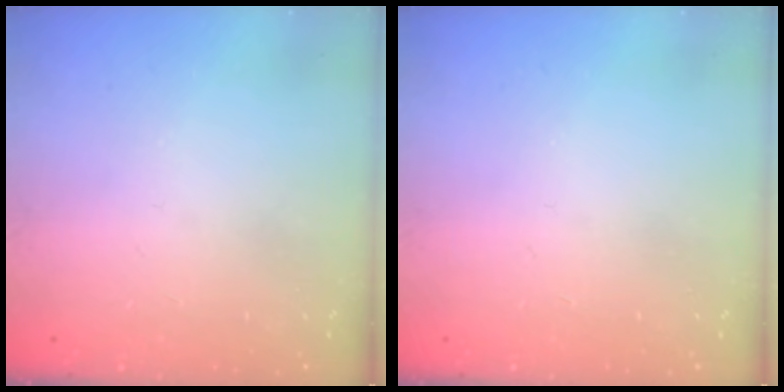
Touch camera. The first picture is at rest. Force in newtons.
{"total": 0.0}